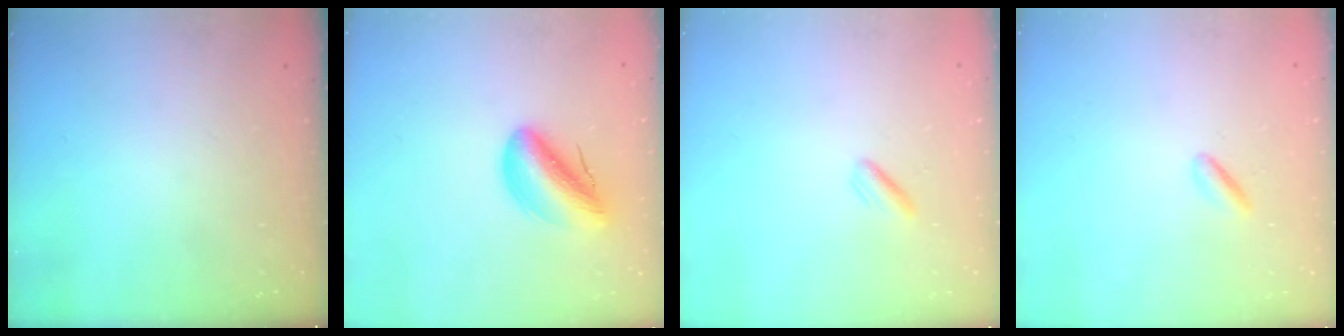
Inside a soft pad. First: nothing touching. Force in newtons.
{"total": 10.2, "press": 9.8, "slide": 2.7}
{"total": 2.0, "press": 1.9, "slide": 0.7}
{"total": 1.3, "press": 1.1, "slide": 0.8}